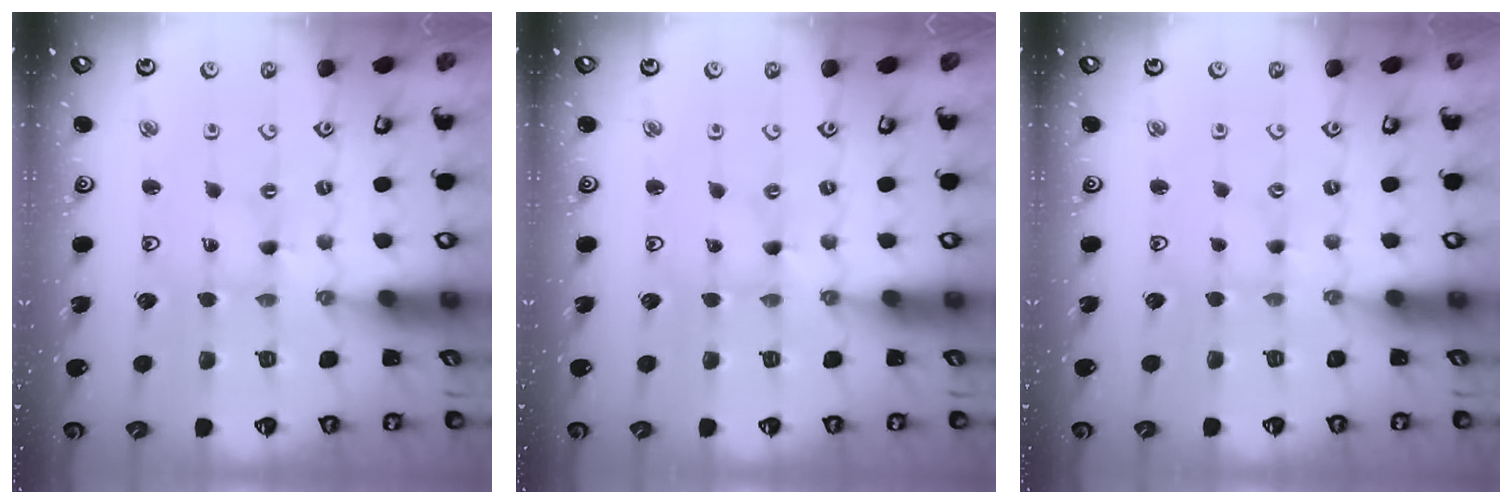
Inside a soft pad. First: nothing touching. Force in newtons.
{"total": 0.0}
{"total": 0.0}